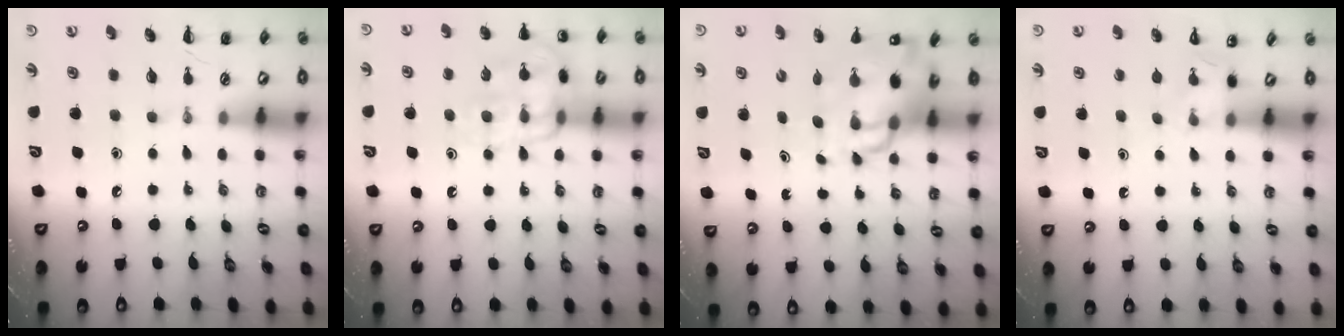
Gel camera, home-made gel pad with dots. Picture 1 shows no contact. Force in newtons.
{"total": 13.6, "press": 13.5, "slide": 1.4}
{"total": 11.1, "press": 10.6, "slide": 3.2}
{"total": 4.0, "press": 3.9, "slide": 1.1}